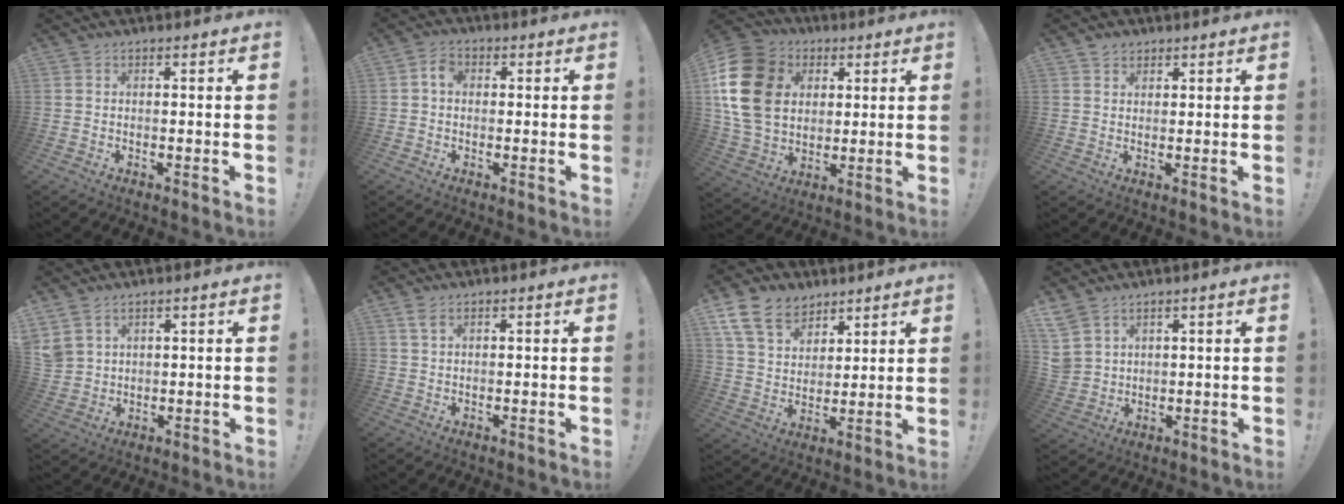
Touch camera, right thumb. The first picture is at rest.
{"total": 3.9, "force": [0.2, 2.9, 2.6], "torque": [-0.048, 0.013, 0.005]}
{"total": 20.0, "force": [4.5, 15.3, 12.1], "torque": [-0.220, -0.007, 0.087]}
{"total": 2.4, "force": [1.8, 1.4, 0.6], "torque": [-0.007, -0.008, 0.032]}
{"total": 5.3, "force": [3.8, 3.2, 1.9], "torque": [-0.042, -0.011, 0.077]}
{"total": 2.5, "force": [1.5, 0.9, 1.8], "torque": [-0.035, -0.002, 0.027]}
{"total": 13.5, "force": [8.9, 8.8, 5.1], "torque": [-0.101, -0.049, 0.175]}
{"total": 6.1, "force": [4.5, 3.8, 1.7], "torque": [-0.045, -0.025, 0.090]}